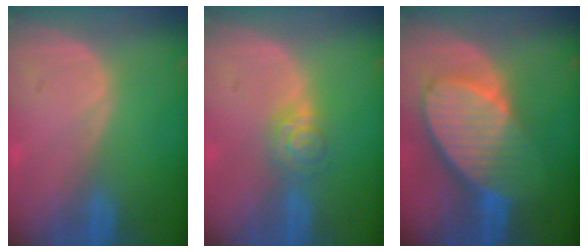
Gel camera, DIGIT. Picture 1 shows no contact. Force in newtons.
{"total": 4.4, "press": 3.9, "slide": 2.0}
{"total": 10.2, "press": 9.0, "slide": 4.8}